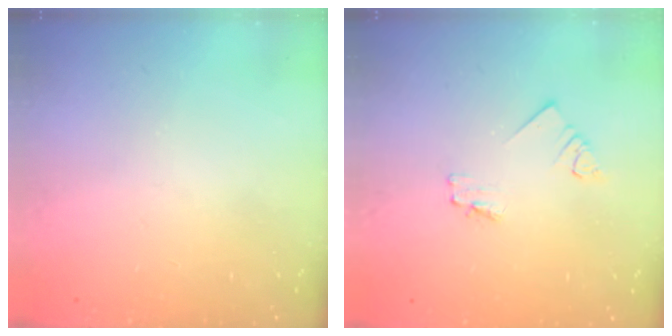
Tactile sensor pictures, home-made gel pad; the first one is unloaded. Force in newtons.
{"total": 1.7, "press": 1.7, "slide": 0.3}